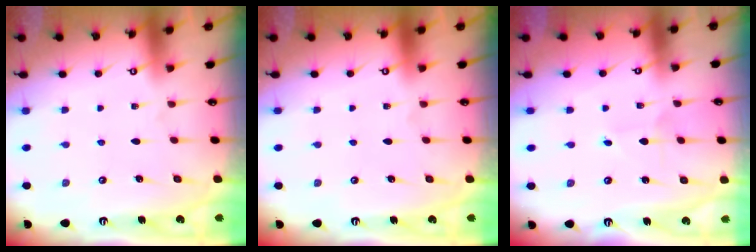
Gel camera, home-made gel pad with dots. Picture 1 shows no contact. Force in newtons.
{"total": 0.0}
{"total": 1.2, "press": 1.2, "slide": 0.1}